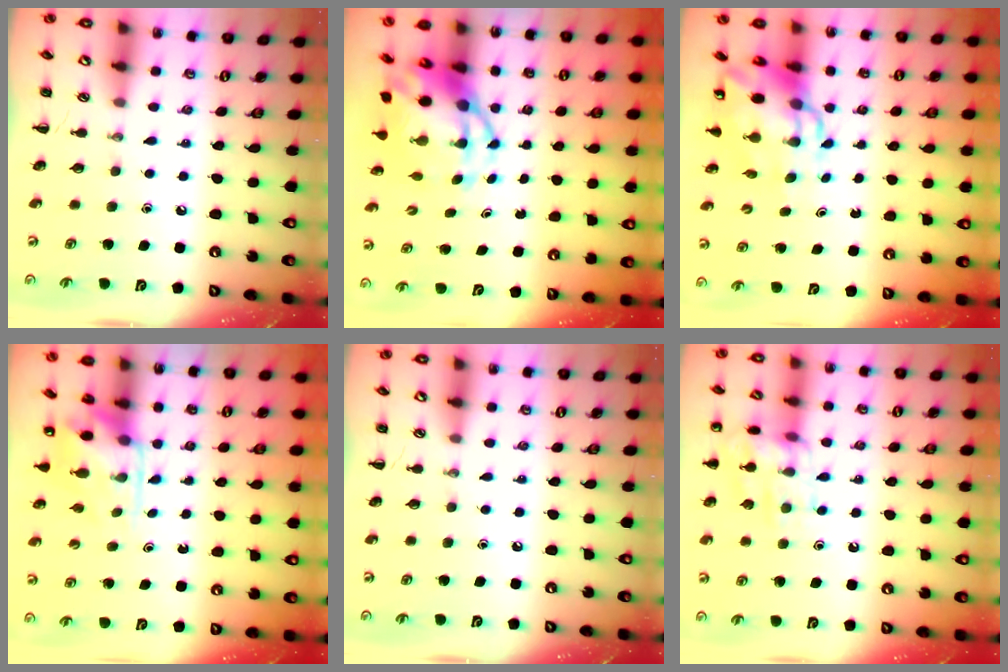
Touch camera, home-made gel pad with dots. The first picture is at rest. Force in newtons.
{"total": 8.0, "press": 7.7, "slide": 2.1}
{"total": 10.6, "press": 10.2, "slide": 2.9}
{"total": 4.8, "press": 4.8, "slide": 0.6}
{"total": 0.0}
{"total": 13.4, "press": 13.4, "slide": 0.3}